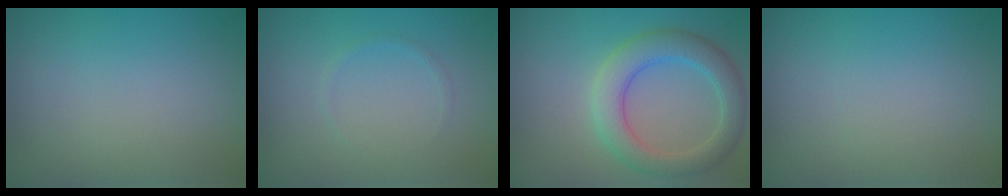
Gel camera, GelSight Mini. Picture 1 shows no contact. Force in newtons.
{"total": 0.5, "press": 0.5, "slide": 0.0}
{"total": 4.7, "press": 4.7, "slide": 0.2}
{"total": 0.0}